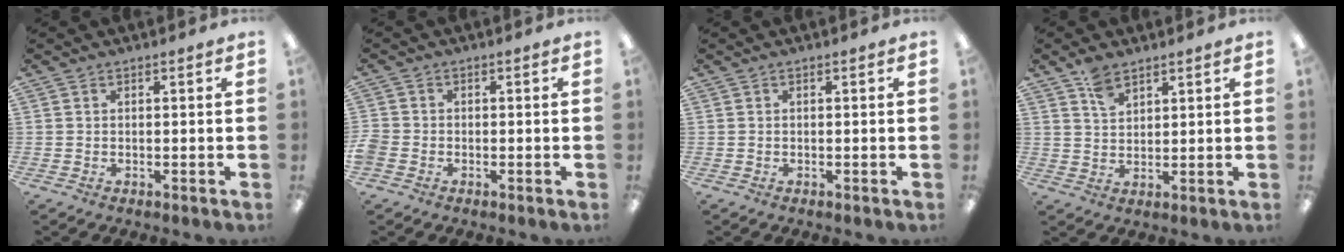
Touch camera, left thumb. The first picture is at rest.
{"total": 2.4, "force": [-1.1, 1.9, 1.0], "torque": [-0.015, 0.006, -0.019]}
{"total": 0.0}
{"total": 4.9, "force": [3.6, 2.5, 2.3], "torque": [-0.038, -0.013, 0.066]}